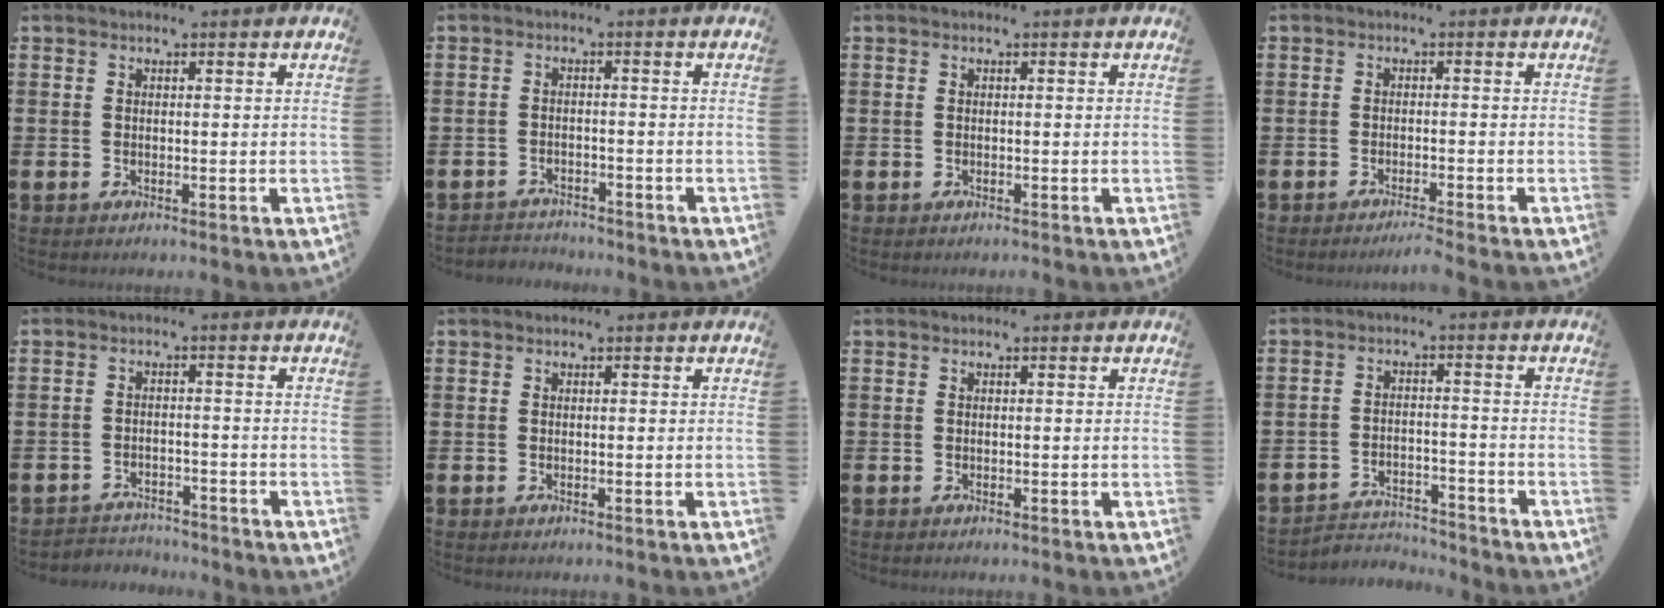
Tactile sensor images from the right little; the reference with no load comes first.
{"total": 2.0, "force": [-1.9, 0.2, -0.3], "torque": [0.000, 0.003, -0.045]}
{"total": 0.0}
{"total": 1.5, "force": [-1.3, -0.2, 0.7], "torque": [-0.009, 0.000, -0.025]}
{"total": 2.4, "force": [-2.3, 0.3, -0.3], "torque": [-0.004, 0.002, -0.052]}
{"total": 0.0}
{"total": 0.0}
{"total": 3.5, "force": [-3.5, 0.6, 0.2], "torque": [-0.009, 0.005, -0.075]}